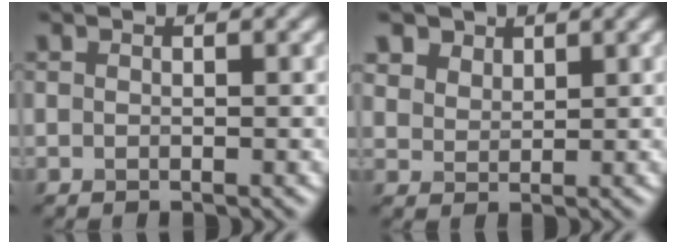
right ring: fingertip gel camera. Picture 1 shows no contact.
{"total": 2.3, "force": [2.2, 0.5, -0.6], "torque": [-0.035, -0.002, 0.072]}